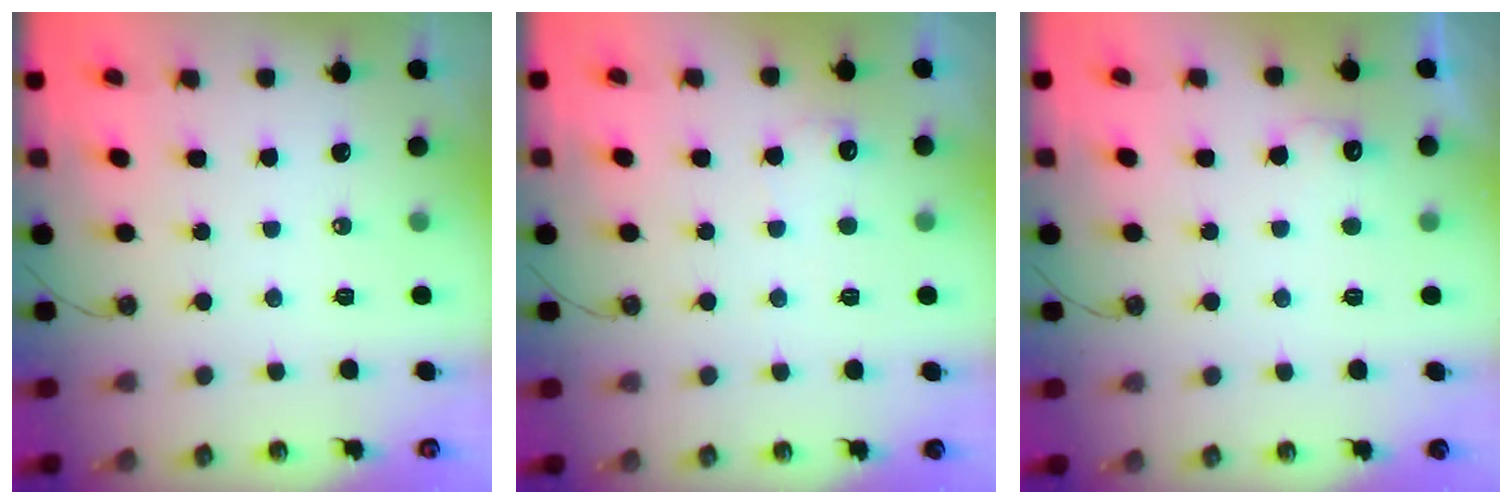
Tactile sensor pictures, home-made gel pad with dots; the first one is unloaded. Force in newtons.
{"total": 6.0, "press": 6.0, "slide": 0.9}
{"total": 5.7, "press": 5.6, "slide": 1.3}